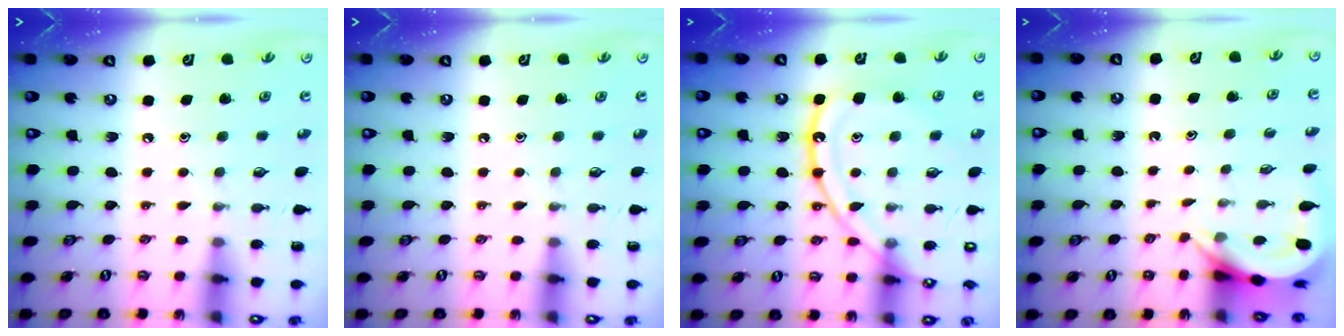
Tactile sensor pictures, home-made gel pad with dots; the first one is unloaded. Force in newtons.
{"total": 0.0}
{"total": 15.4, "press": 15.3, "slide": 1.4}
{"total": 4.3, "press": 4.3, "slide": 0.3}